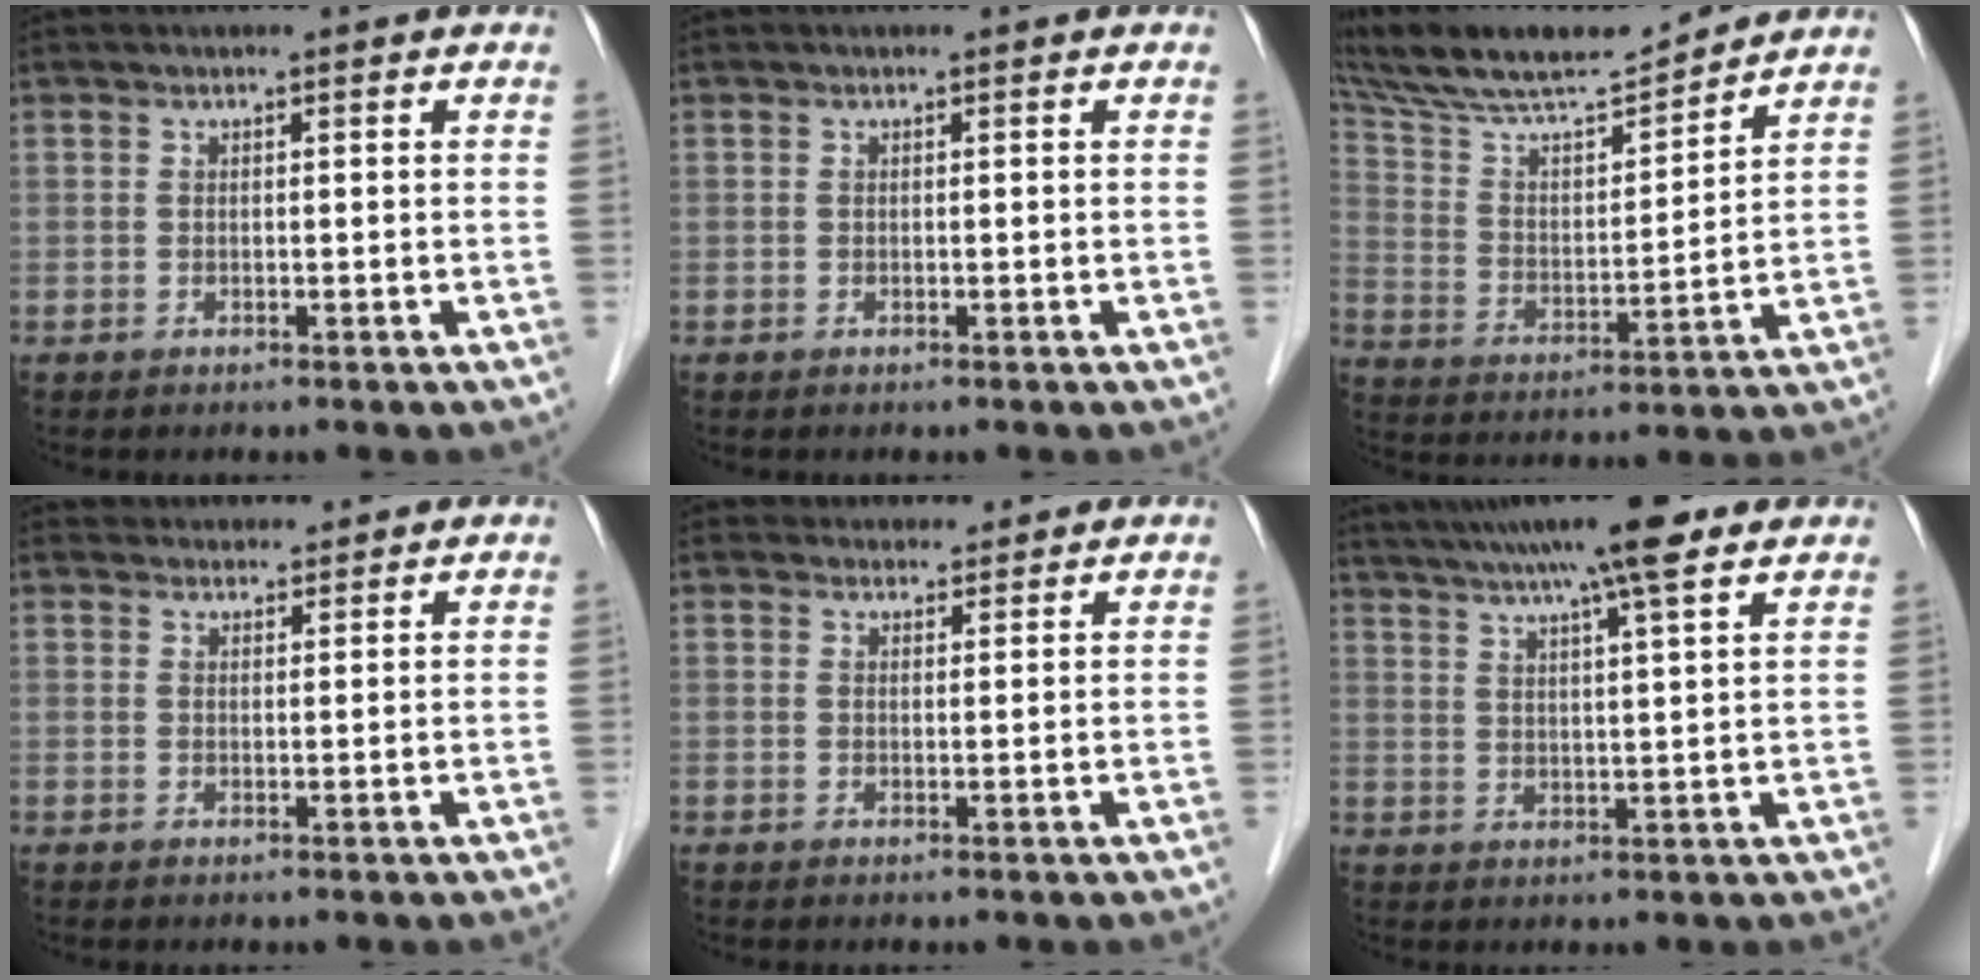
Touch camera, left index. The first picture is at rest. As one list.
[{"total": 0.0}, {"total": 15.2, "force": [13.4, 2.3, 6.6], "torque": [-0.134, 0.011, 0.245]}, {"total": 3.5, "force": [3.4, 1.1, -0.1], "torque": [0.002, 0.017, 0.047]}, {"total": 3.5, "force": [3.2, 1.3, -0.1], "torque": [0.005, 0.006, 0.041]}, {"total": 14.5, "force": [11.5, 0.3, 8.7], "torque": [-0.148, 0.028, 0.167]}]